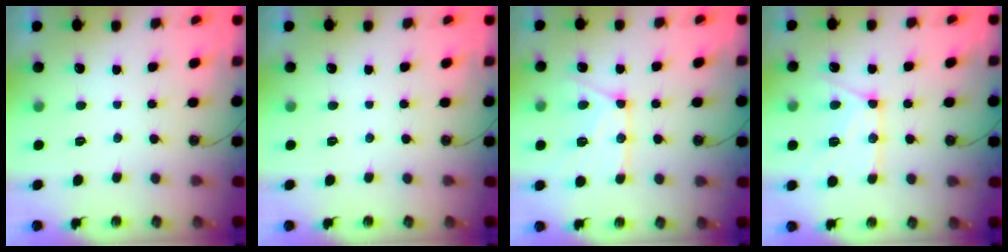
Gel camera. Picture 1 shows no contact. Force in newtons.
{"total": 0.0}
{"total": 12.9, "press": 12.9, "slide": 1.2}
{"total": 12.9, "press": 12.9, "slide": 1.2}